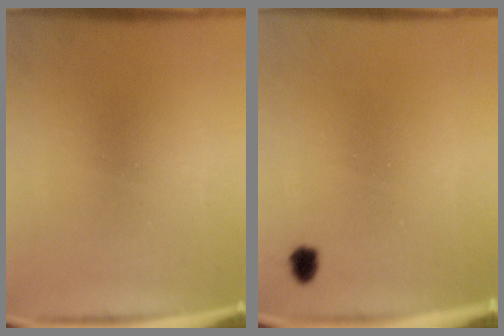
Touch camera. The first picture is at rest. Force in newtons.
{"total": 1.8}